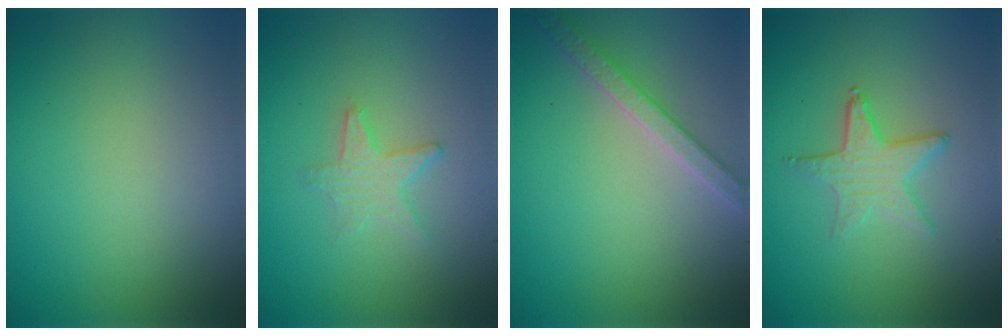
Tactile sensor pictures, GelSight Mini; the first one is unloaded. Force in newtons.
{"total": 2.3, "press": 2.2, "slide": 0.4}
{"total": 2.7, "press": 2.7, "slide": 0.3}
{"total": 2.8, "press": 2.5, "slide": 1.3}